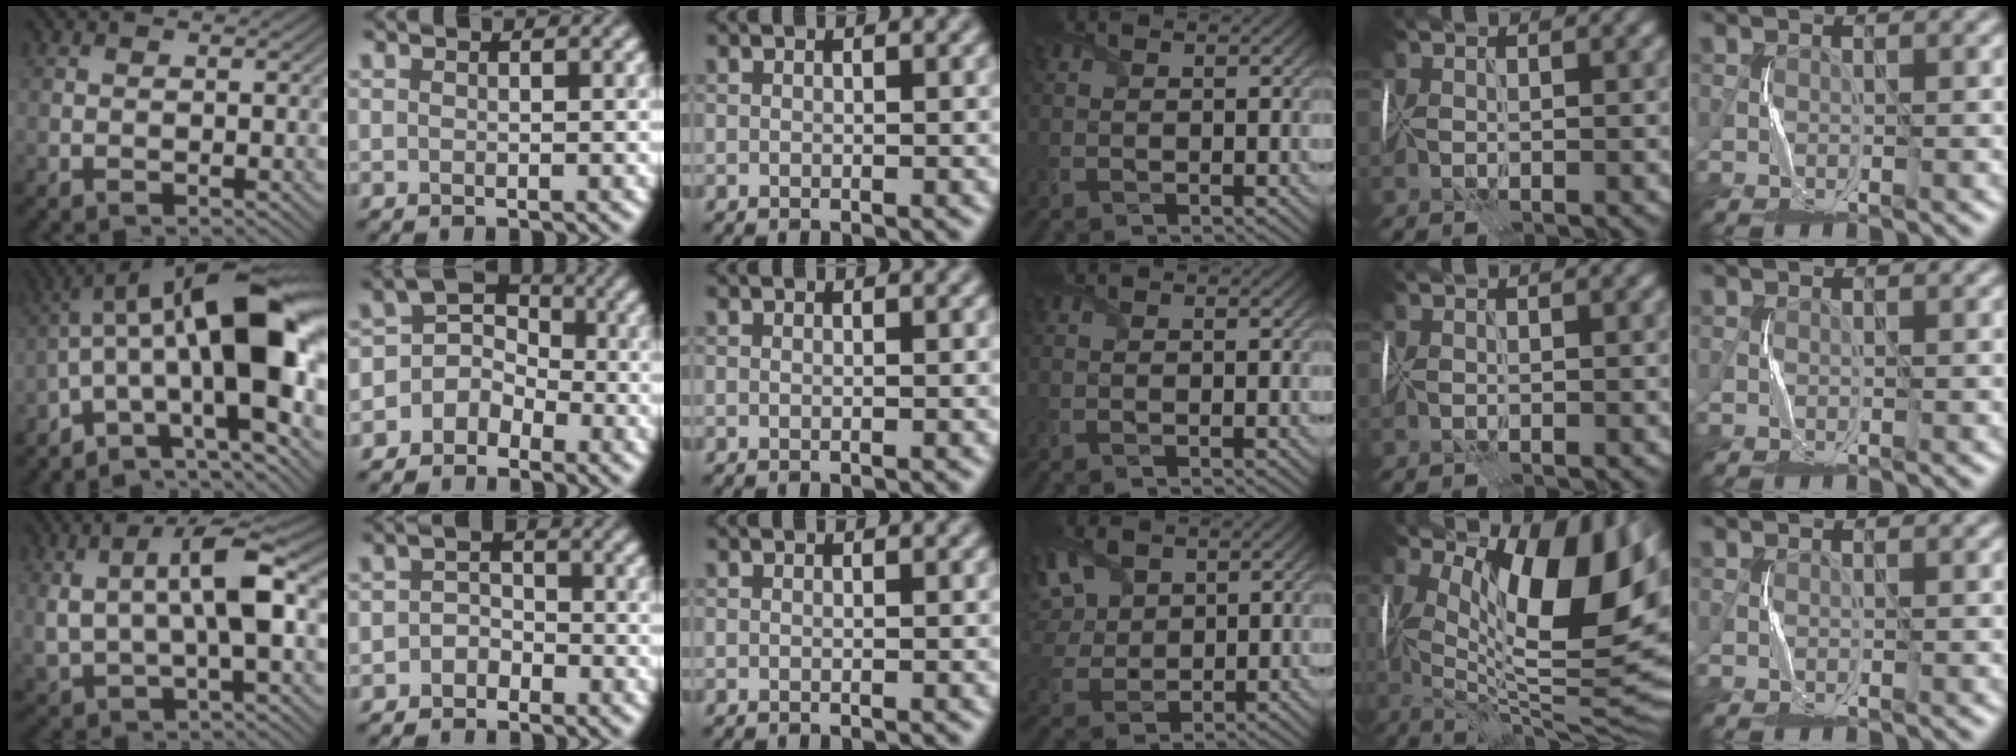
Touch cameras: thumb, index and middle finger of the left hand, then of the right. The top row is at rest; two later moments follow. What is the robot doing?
{"motion": "wrap", "object": "cellophane"}